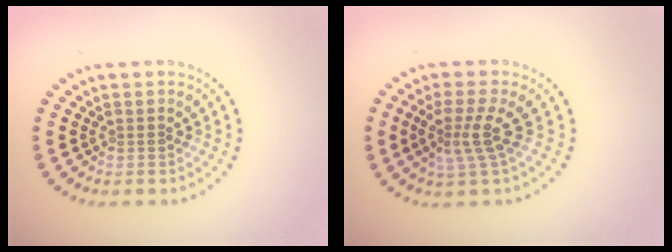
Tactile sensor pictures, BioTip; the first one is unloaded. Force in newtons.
{"total": 2.9, "press": 2.2, "slide": 1.9}